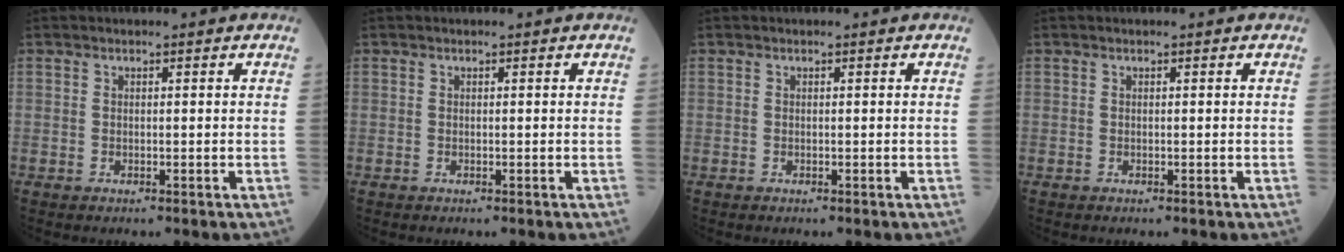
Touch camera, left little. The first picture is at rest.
{"total": 0.0}
{"total": 0.0}
{"total": 0.0}